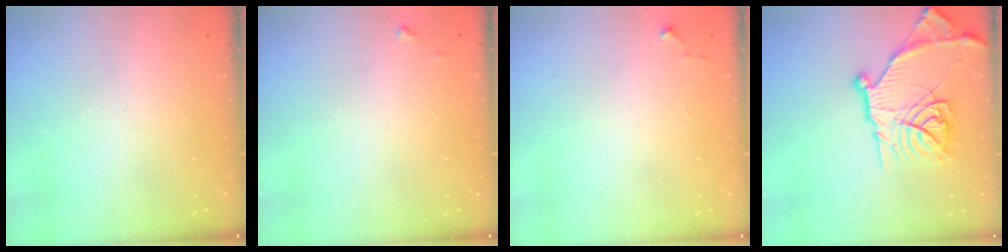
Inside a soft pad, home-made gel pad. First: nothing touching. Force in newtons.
{"total": 3.6, "press": 3.6, "slide": 0.2}
{"total": 2.6, "press": 2.6, "slide": 0.4}
{"total": 20.3, "press": 20.2, "slide": 1.6}